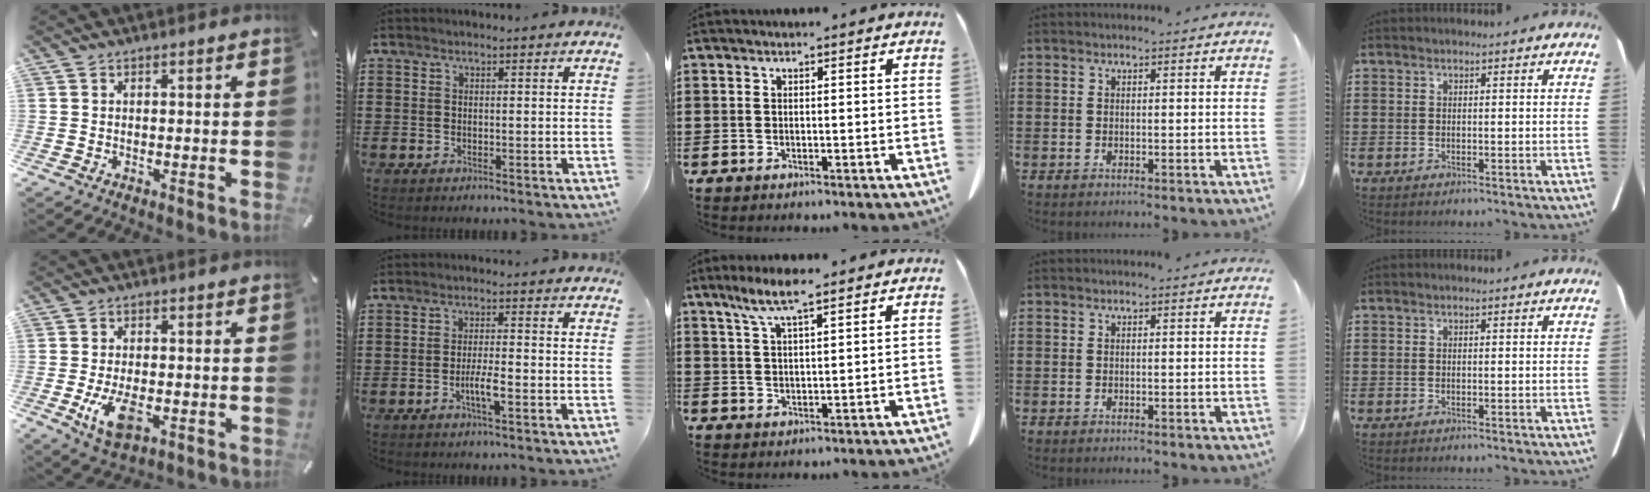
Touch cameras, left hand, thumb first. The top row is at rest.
{"thumb": {"total": 7.8, "force": [-2.1, 4.3, 6.2], "torque": [-0.130, -0.006, -0.038]}, "index": {"total": 3.6, "force": [-1.4, 0.6, 3.3], "torque": [-0.063, 0.000, -0.027]}, "middle": {"total": 6.1, "force": [4.1, 1.0, 4.4], "torque": [-0.095, 0.000, 0.071]}}